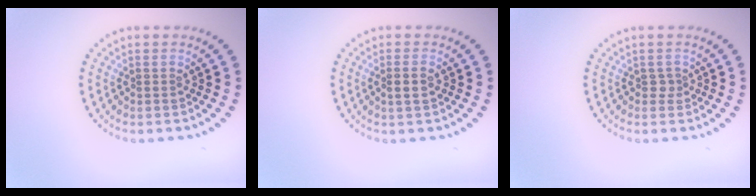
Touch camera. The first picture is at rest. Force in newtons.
{"total": 1.3, "press": 1.3, "slide": 0.4}
{"total": 0.8, "press": 0.6, "slide": 0.6}